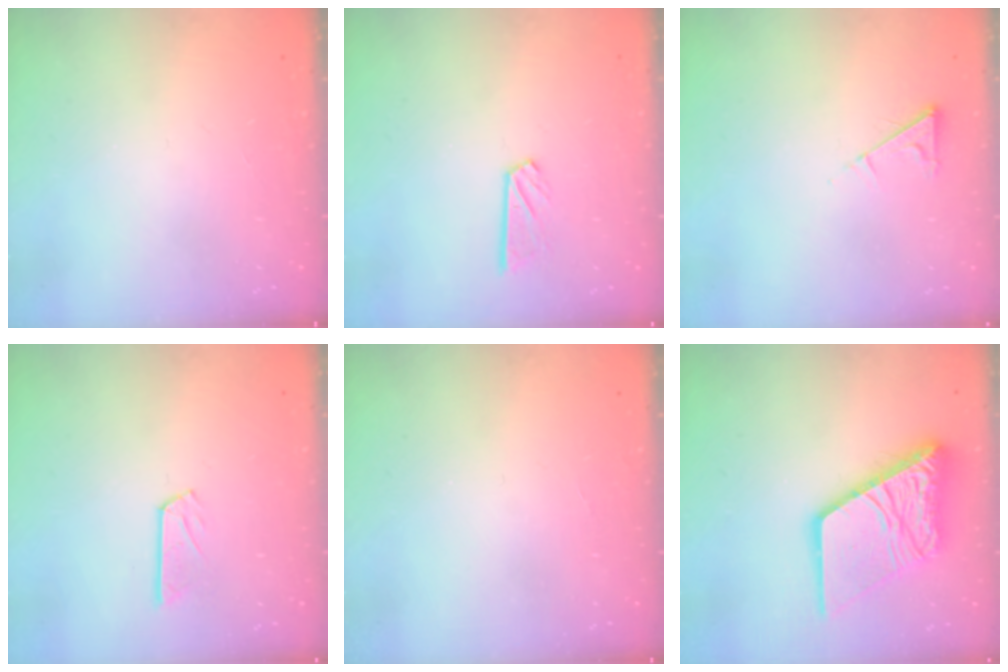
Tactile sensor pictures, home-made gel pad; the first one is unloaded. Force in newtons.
{"total": 4.7, "press": 4.7, "slide": 0.4}
{"total": 5.8, "press": 5.8, "slide": 0.8}
{"total": 5.4, "press": 5.4, "slide": 0.3}
{"total": 0.0}
{"total": 17.5, "press": 17.4, "slide": 2.0}